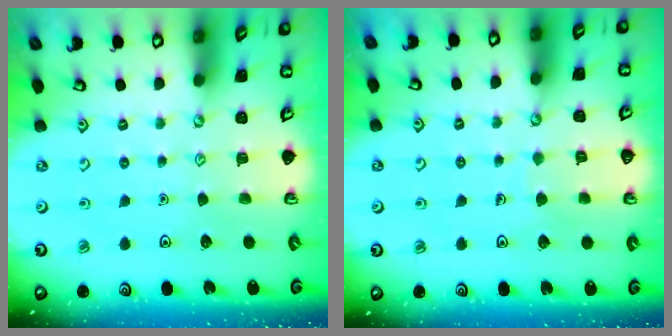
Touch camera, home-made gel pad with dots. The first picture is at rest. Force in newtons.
{"total": 3.2, "press": 3.2, "slide": 0.2}